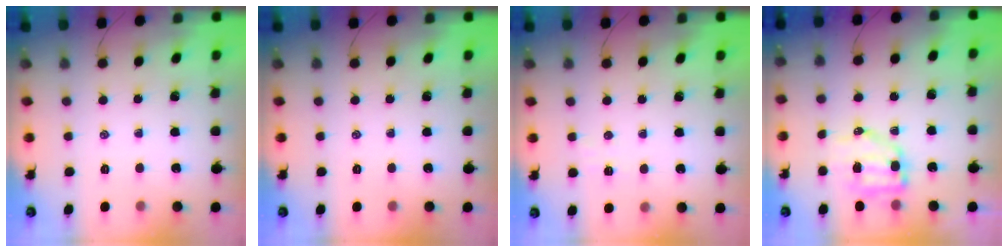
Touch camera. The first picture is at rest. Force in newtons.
{"total": 0.0}
{"total": 2.9, "press": 2.8, "slide": 0.6}
{"total": 7.6, "press": 7.5, "slide": 1.2}